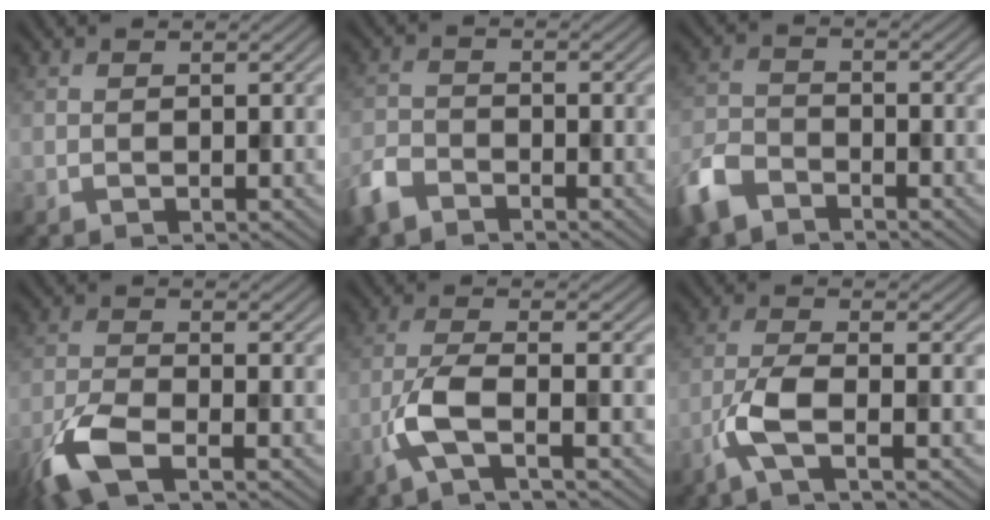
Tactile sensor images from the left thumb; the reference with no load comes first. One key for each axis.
{"total": 4.0, "fx": -3.2, "fy": 1.9, "fz": 1.6, "tx": -0.035, "ty": -0.007, "tz": -0.077}
{"total": 5.8, "fx": -4.4, "fy": 2.9, "fz": 2.5, "tx": -0.061, "ty": -0.006, "tz": -0.103}
{"total": 6.4, "fx": -3.8, "fy": 2.1, "fz": 4.8, "tx": -0.112, "ty": -0.010, "tz": -0.089}
{"total": 5.0, "fx": -2.2, "fy": 1.0, "fz": 4.4, "tx": -0.095, "ty": 0.002, "tz": -0.059}
{"total": 4.7, "fx": -2.2, "fy": 1.0, "fz": 4.1, "tx": -0.090, "ty": 0.002, "tz": -0.055}